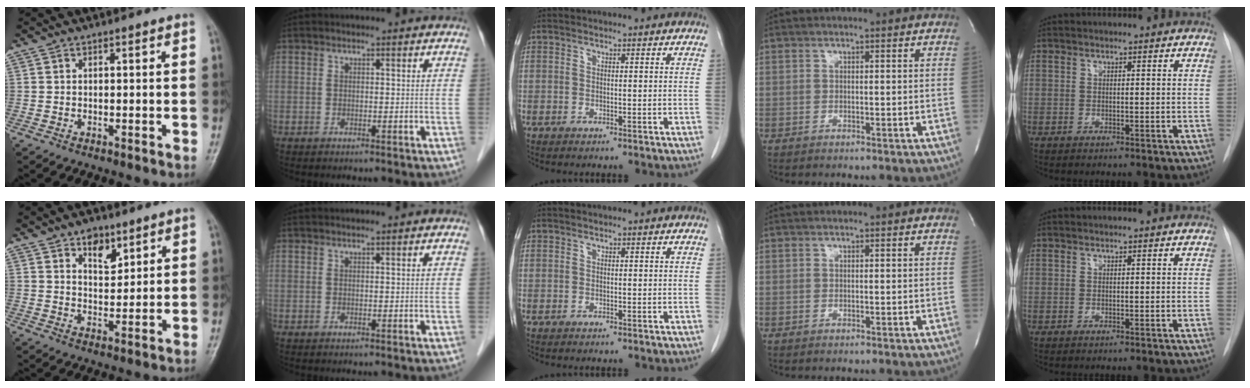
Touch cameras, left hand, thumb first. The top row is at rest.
{"thumb": {"total": 5.5, "force": [3.3, 3.1, 3.0], "torque": [-0.025, -0.022, 0.054]}}